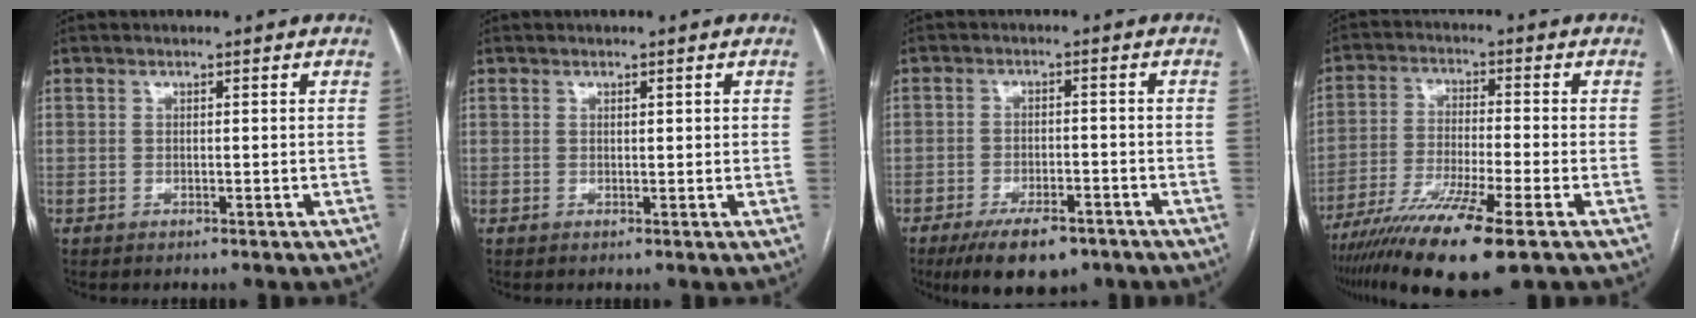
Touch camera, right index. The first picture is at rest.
{"total": 1.0, "force": [0.4, 0.4, 0.8], "torque": [-0.010, 0.003, 0.005]}
{"total": 8.8, "force": [-6.2, 3.6, 5.1], "torque": [-0.081, -0.005, -0.099]}
{"total": 13.0, "force": [-8.3, 0.3, 10.0], "torque": [-0.193, -0.033, -0.148]}